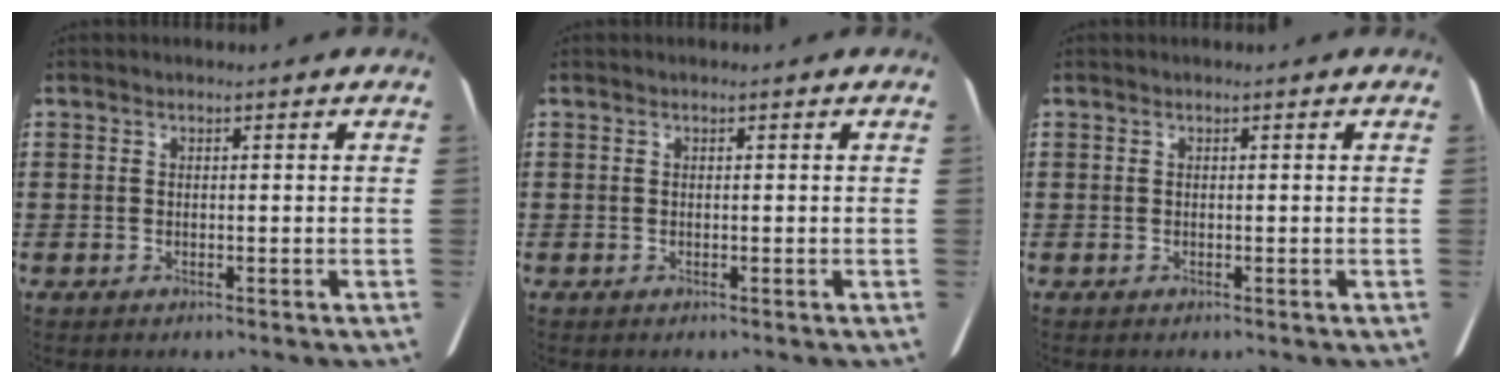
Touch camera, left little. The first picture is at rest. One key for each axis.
{"total": 0.0}
{"total": 0.0}